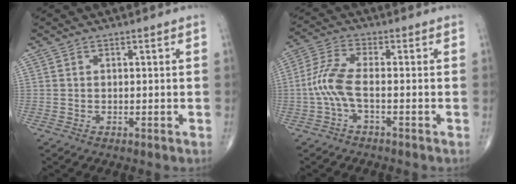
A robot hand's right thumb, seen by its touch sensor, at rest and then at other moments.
{"total": 6.7, "force": [-1.5, 2.1, 6.2], "torque": [-0.159, 0.019, -0.038]}